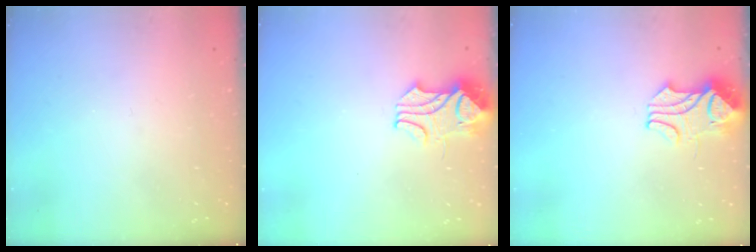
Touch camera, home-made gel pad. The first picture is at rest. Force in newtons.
{"total": 2.4, "press": 2.3, "slide": 0.8}
{"total": 2.1, "press": 2.0, "slide": 0.8}